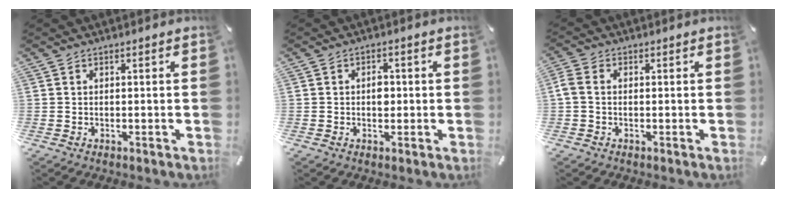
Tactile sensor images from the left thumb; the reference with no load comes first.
{"total": 3.0, "force": [-0.1, 2.1, 2.1], "torque": [-0.018, -0.005, -0.009]}
{"total": 2.6, "force": [-0.4, 1.9, 1.7], "torque": [-0.039, 0.004, -0.009]}